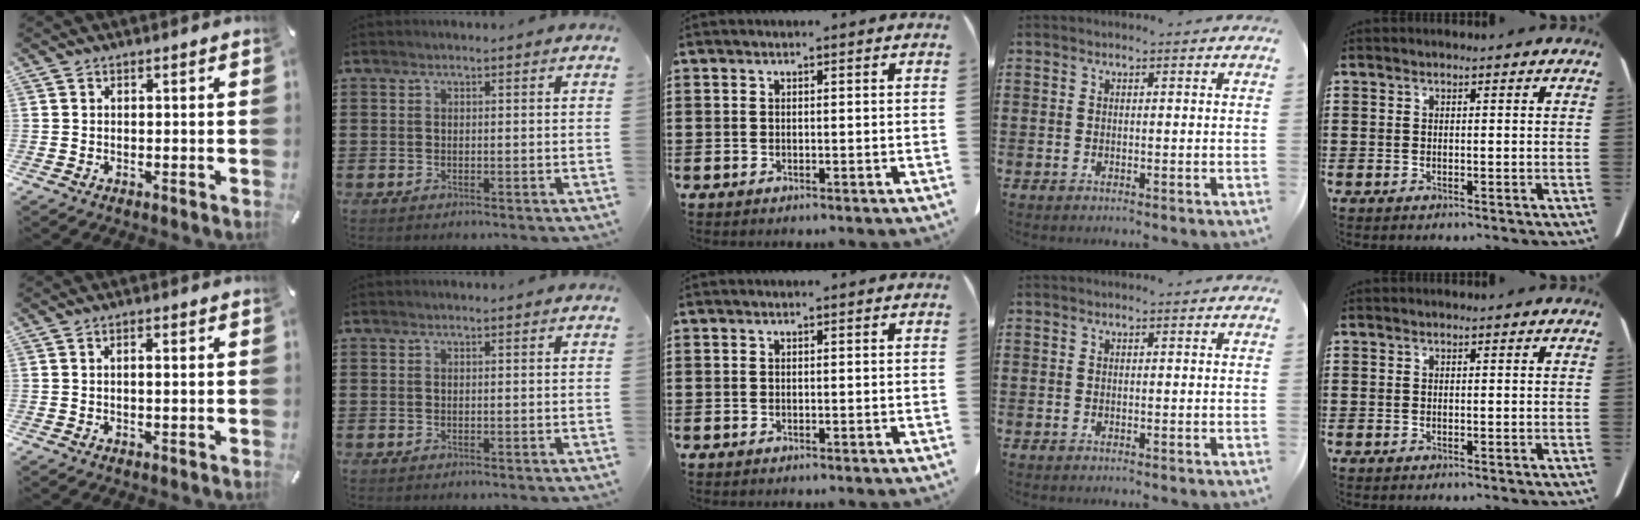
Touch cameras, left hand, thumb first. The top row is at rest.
{"thumb": {"total": 1.8, "force": [0.2, 0.7, 1.7], "torque": [-0.033, 0.004, 0.002]}}